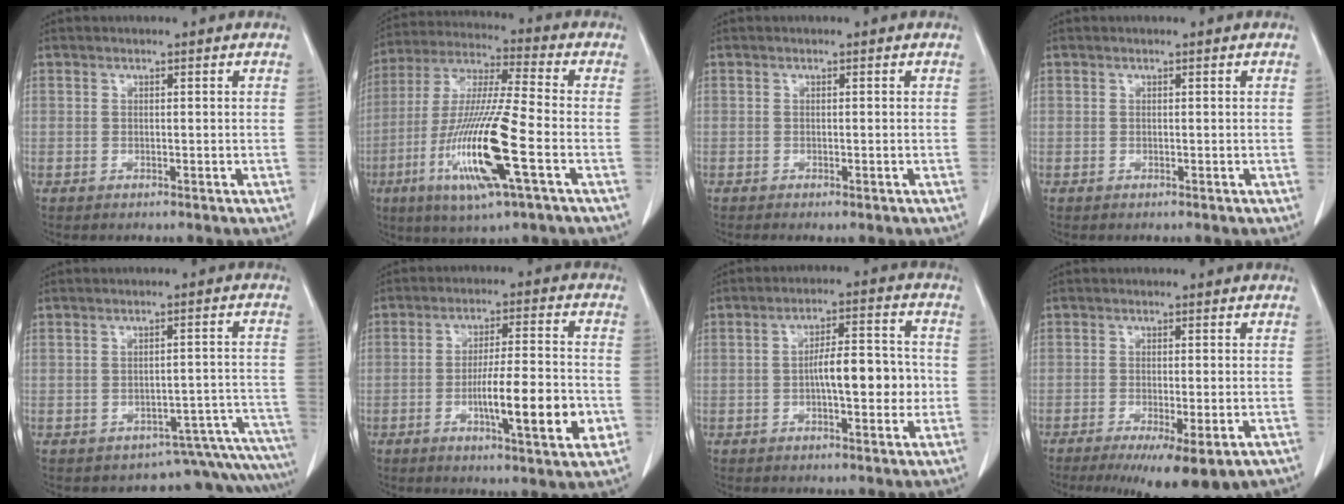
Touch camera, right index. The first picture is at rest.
{"total": 17.3, "force": [-5.7, 0.7, 16.4], "torque": [-0.335, -0.022, -0.106]}
{"total": 0.9, "force": [-0.6, 0.1, 0.7], "torque": [-0.015, -0.004, -0.006]}
{"total": 0.0}
{"total": 11.9, "force": [-11.3, 3.1, 2.2], "torque": [0.012, 0.047, -0.124]}
{"total": 12.6, "force": [-3.5, 1.4, 12.0], "torque": [-0.192, -0.003, -0.054]}
{"total": 8.5, "force": [-1.1, 2.6, 8.0], "torque": [-0.132, 0.022, -0.018]}
{"total": 11.0, "force": [-7.4, 2.1, 7.9], "torque": [-0.100, -0.021, -0.108]}